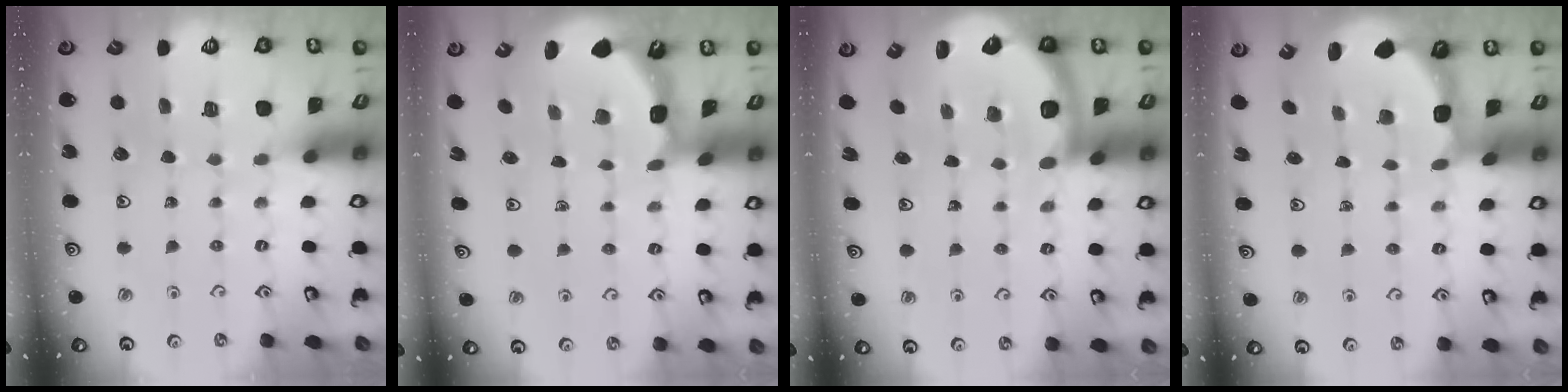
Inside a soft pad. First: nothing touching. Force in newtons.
{"total": 1.9, "press": 1.9, "slide": 0.6}
{"total": 5.4, "press": 5.0, "slide": 2.0}
{"total": 2.9, "press": 2.5, "slide": 1.4}